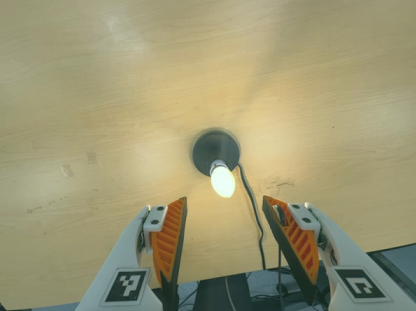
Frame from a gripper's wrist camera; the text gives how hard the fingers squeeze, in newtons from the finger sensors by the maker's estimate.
{"total": 0.0}